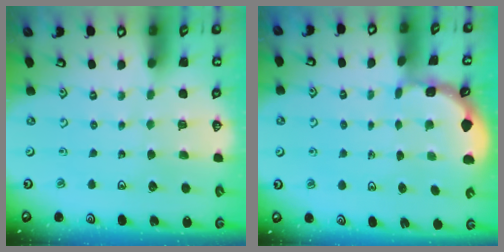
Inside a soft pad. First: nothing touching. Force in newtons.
{"total": 1.6, "press": 1.5, "slide": 0.2}